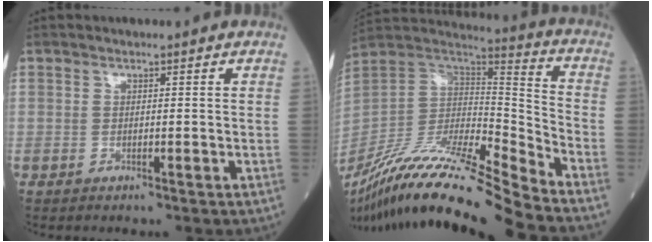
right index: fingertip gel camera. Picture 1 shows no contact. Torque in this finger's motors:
{"motor_torque": [-0.48, -1.22, 0.11, 0.08]}